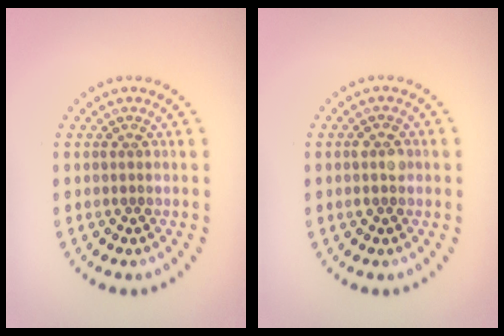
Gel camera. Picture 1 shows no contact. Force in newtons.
{"total": 1.5, "press": 1.5, "slide": 0.1}